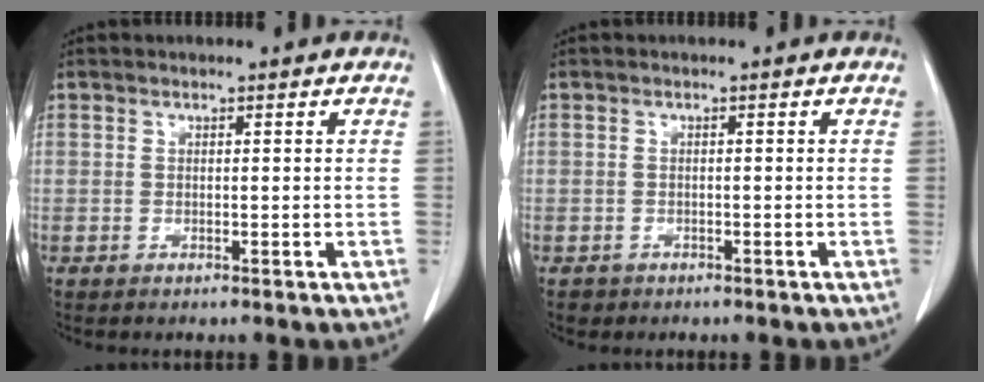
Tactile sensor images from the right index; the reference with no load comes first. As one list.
[{"total": 1.1, "force": [-0.7, 0.8, -0.1], "torque": [-0.008, 0.002, -0.012]}]